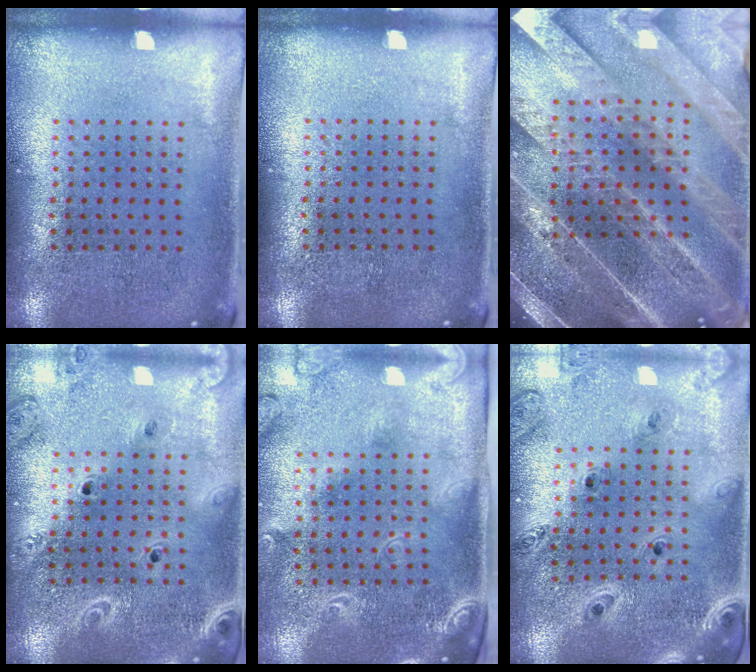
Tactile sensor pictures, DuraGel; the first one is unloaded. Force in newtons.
{"total": 0.0}
{"total": 5.2, "press": 4.5, "slide": 2.7}
{"total": 2.1, "press": 1.9, "slide": 0.8}
{"total": 2.4, "press": 1.8, "slide": 1.6}
{"total": 1.4, "press": 1.3, "slide": 0.2}